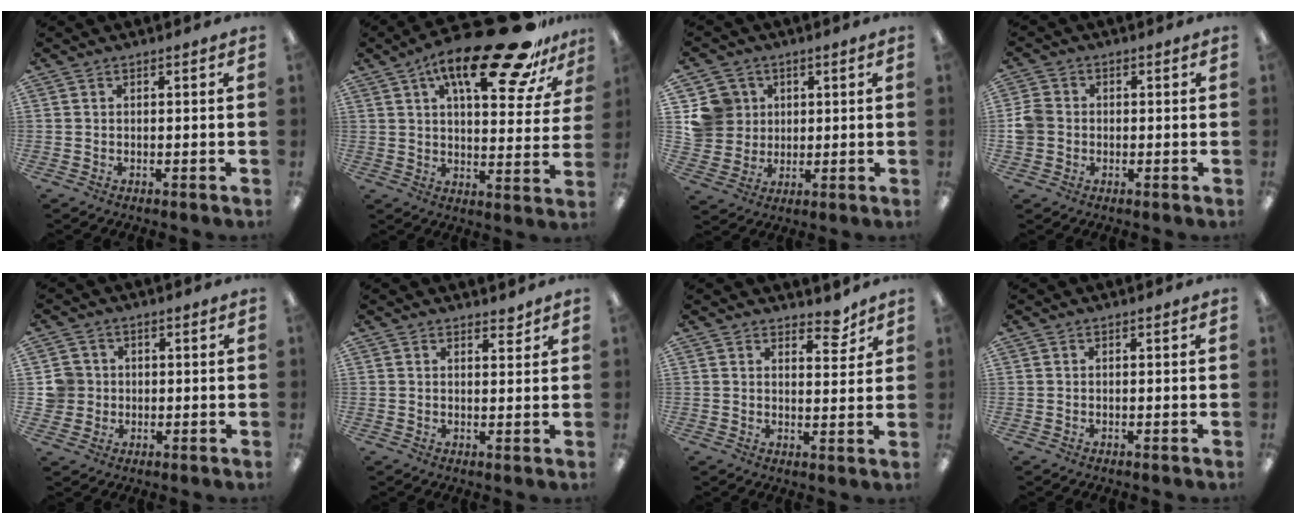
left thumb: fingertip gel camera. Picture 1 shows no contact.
{"total": 23.5, "force": [14.9, 7.7, 16.4], "torque": [-0.241, -0.085, 0.240]}
{"total": 9.6, "force": [2.8, 9.0, 1.5], "torque": [-0.046, -0.001, 0.063]}
{"total": 4.4, "force": [-0.6, 4.0, 1.8], "torque": [-0.033, 0.014, -0.008]}
{"total": 5.8, "force": [0.4, 5.6, 1.1], "torque": [-0.027, 0.013, 0.011]}
{"total": 2.6, "force": [2.2, 1.0, 0.8], "torque": [0.008, -0.014, 0.037]}
{"total": 5.3, "force": [4.3, 2.3, 2.1], "torque": [-0.010, -0.029, 0.072]}
{"total": 0.0}